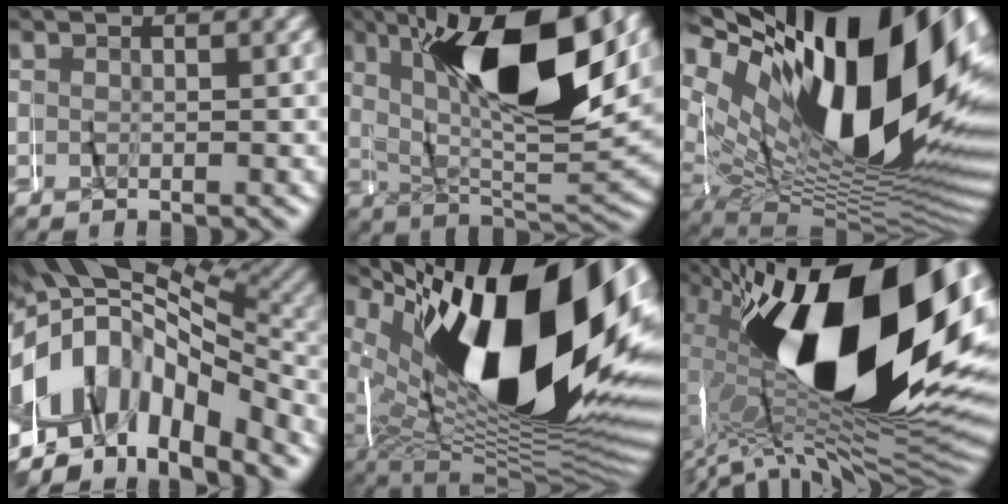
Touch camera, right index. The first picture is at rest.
{"total": 16.7, "force": [5.1, 6.1, 14.7], "torque": [-0.260, 0.034, 0.067]}
{"total": 27.0, "force": [2.0, 14.8, 22.5], "torque": [-0.311, 0.031, 0.014]}
{"total": 17.3, "force": [-3.1, 13.6, 10.2], "torque": [-0.185, -0.005, -0.069]}
{"total": 30.1, "force": [0.8, 14.1, 26.5], "torque": [-0.355, 0.038, -0.007]}
{"total": 34.1, "force": [0.7, 15.2, 30.5], "torque": [-0.423, 0.044, -0.005]}